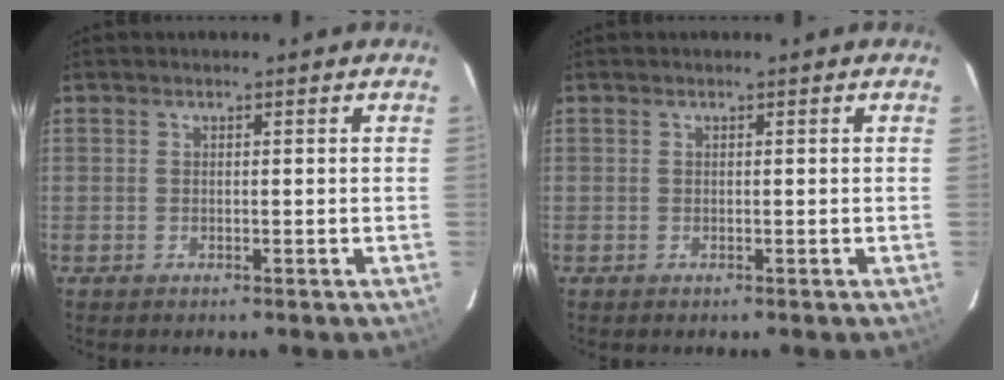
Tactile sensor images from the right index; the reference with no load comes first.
{"total": 0.0}